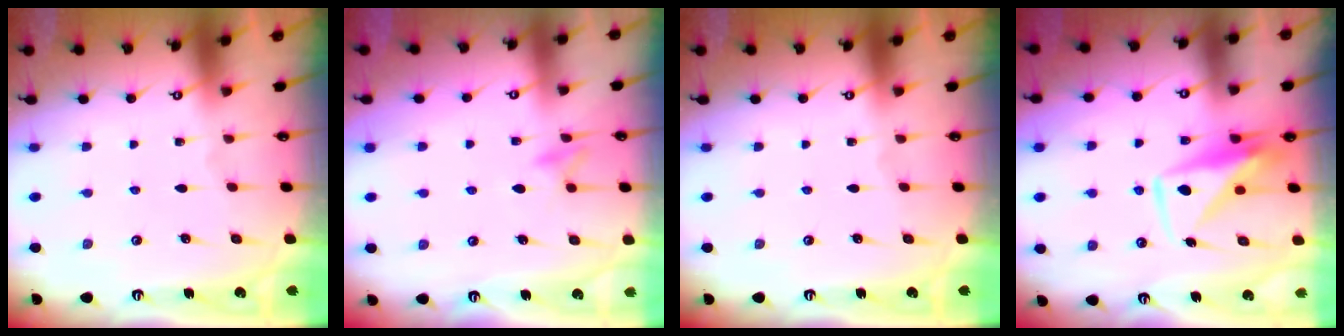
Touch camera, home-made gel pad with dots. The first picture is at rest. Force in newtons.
{"total": 9.3, "press": 9.3, "slide": 0.9}
{"total": 0.0}
{"total": 9.2, "press": 9.2, "slide": 0.9}